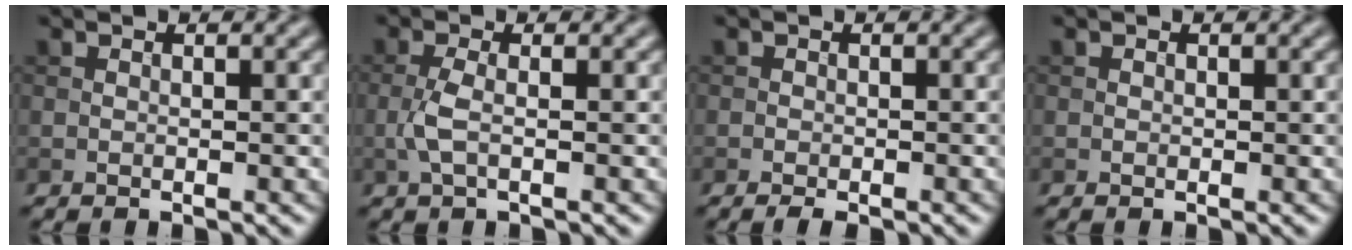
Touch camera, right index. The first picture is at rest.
{"total": 2.2, "force": [-0.5, 0.6, 2.0], "torque": [-0.046, 0.003, -0.014]}
{"total": 1.3, "force": [-0.9, 0.4, 0.8], "torque": [-0.010, -0.001, -0.017]}
{"total": 0.0}